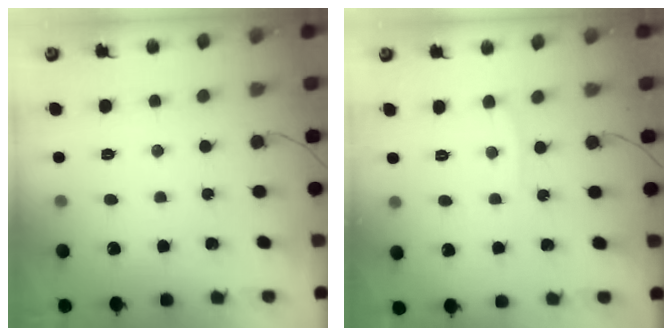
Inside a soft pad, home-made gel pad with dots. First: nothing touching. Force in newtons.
{"total": 5.1, "press": 5.0, "slide": 0.7}